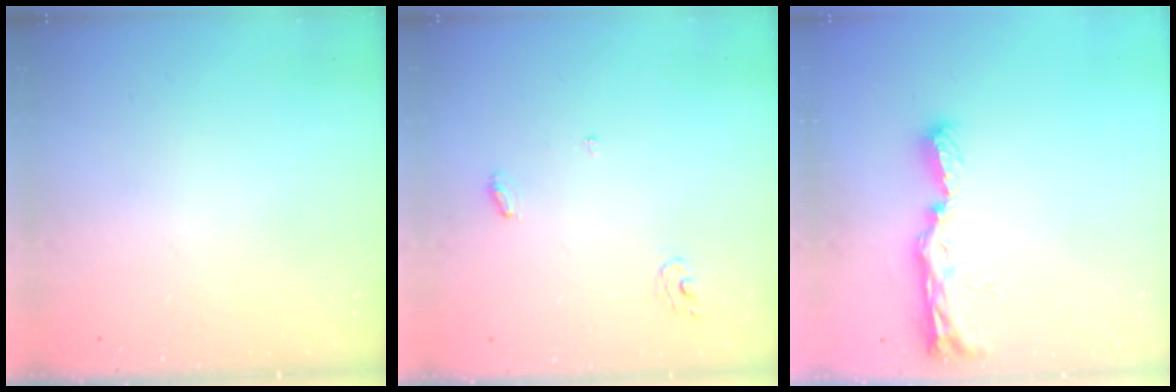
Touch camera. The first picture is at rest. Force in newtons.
{"total": 4.1, "press": 4.1, "slide": 0.2}
{"total": 11.2, "press": 9.8, "slide": 5.4}